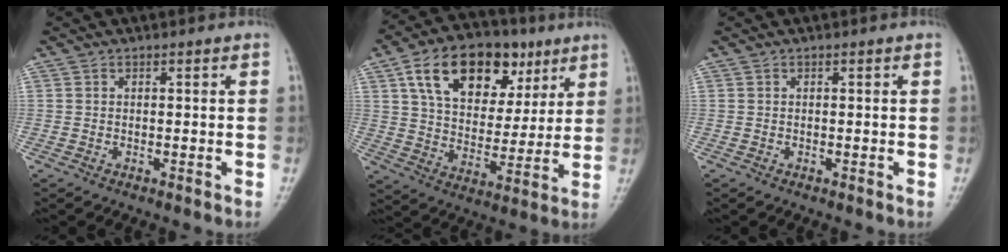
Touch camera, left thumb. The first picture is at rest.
{"total": 19.9, "force": [9.2, 12.4, 12.5], "torque": [-0.166, -0.014, 0.149]}
{"total": 0.0}